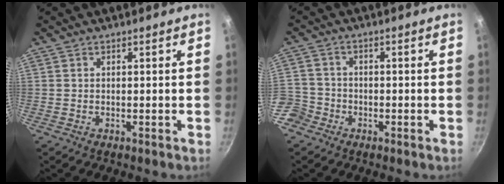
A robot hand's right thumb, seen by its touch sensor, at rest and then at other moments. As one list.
[{"total": 8.8, "force": [-4.0, 7.3, 3.0], "torque": [-0.072, 0.042, -0.079]}]